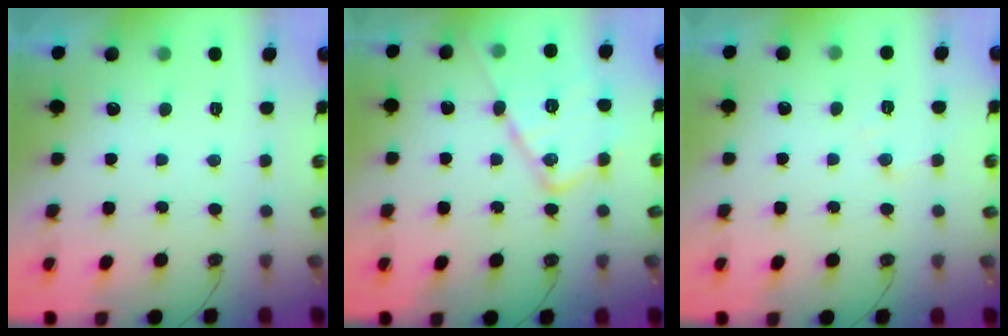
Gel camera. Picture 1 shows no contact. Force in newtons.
{"total": 16.9, "press": 16.9, "slide": 1.4}
{"total": 6.4, "press": 6.3, "slide": 0.9}